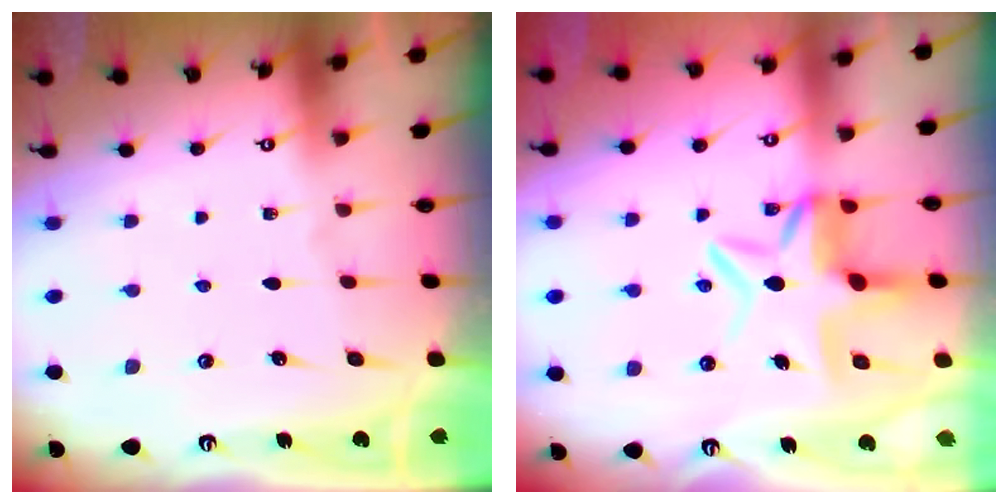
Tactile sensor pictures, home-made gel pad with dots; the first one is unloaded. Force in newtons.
{"total": 7.9, "press": 7.6, "slide": 2.2}